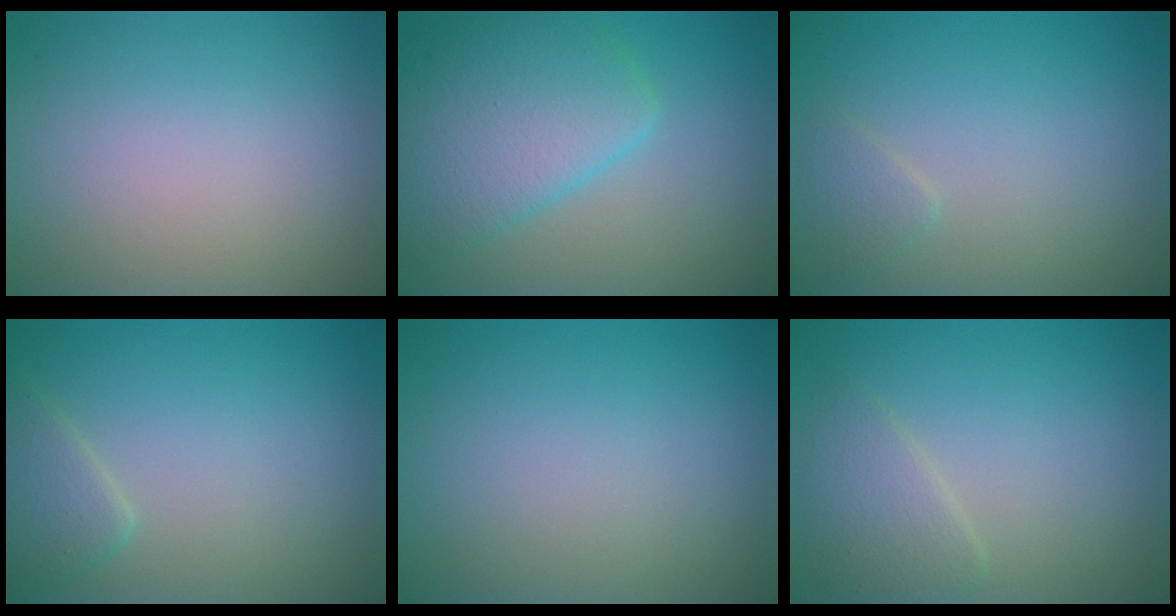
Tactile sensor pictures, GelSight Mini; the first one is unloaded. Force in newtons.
{"total": 6.6, "press": 6.6, "slide": 0.2}
{"total": 1.2, "press": 1.2, "slide": 0.1}
{"total": 2.2, "press": 2.2, "slide": 0.2}
{"total": 0.0}
{"total": 2.6, "press": 2.6, "slide": 0.0}